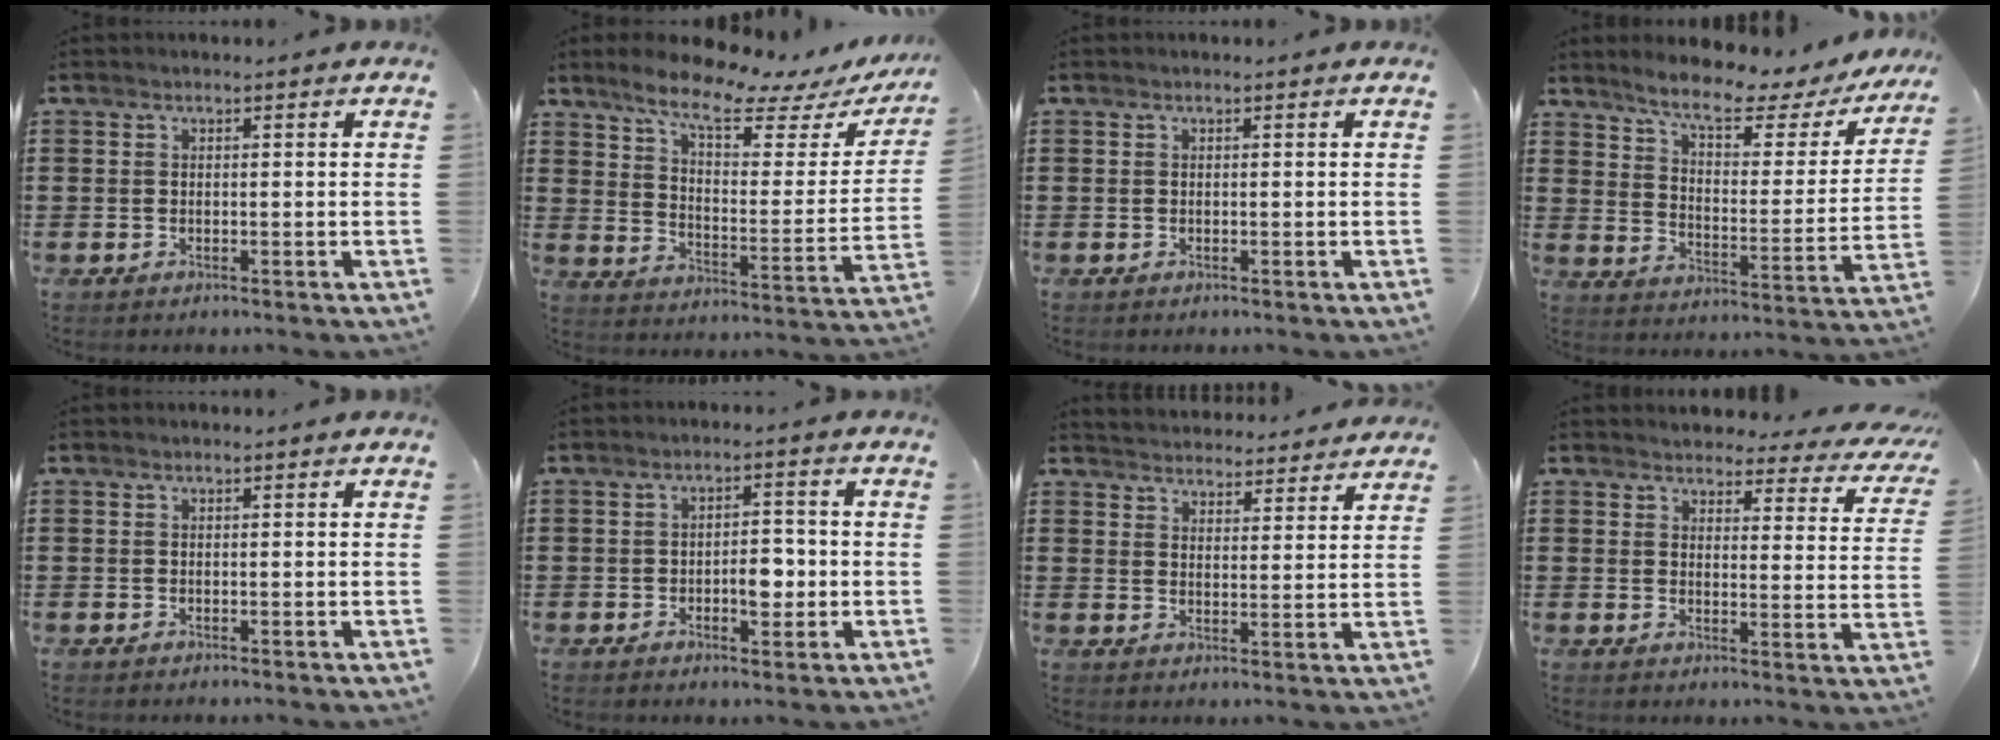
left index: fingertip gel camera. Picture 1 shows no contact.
{"total": 10.1, "force": [8.1, 1.6, 5.8], "torque": [-0.129, -0.044, 0.136]}
{"total": 0.0}
{"total": 8.0, "force": [6.4, 1.2, 4.6], "torque": [-0.100, -0.038, 0.103]}
{"total": 0.0}
{"total": 4.4, "force": [-1.0, 2.3, 3.6], "torque": [-0.050, 0.000, -0.024]}
{"total": 3.9, "force": [3.9, 0.0, -0.4], "torque": [-0.009, -0.027, 0.068]}
{"total": 3.6, "force": [3.5, 0.4, 0.7], "torque": [-0.024, -0.025, 0.057]}